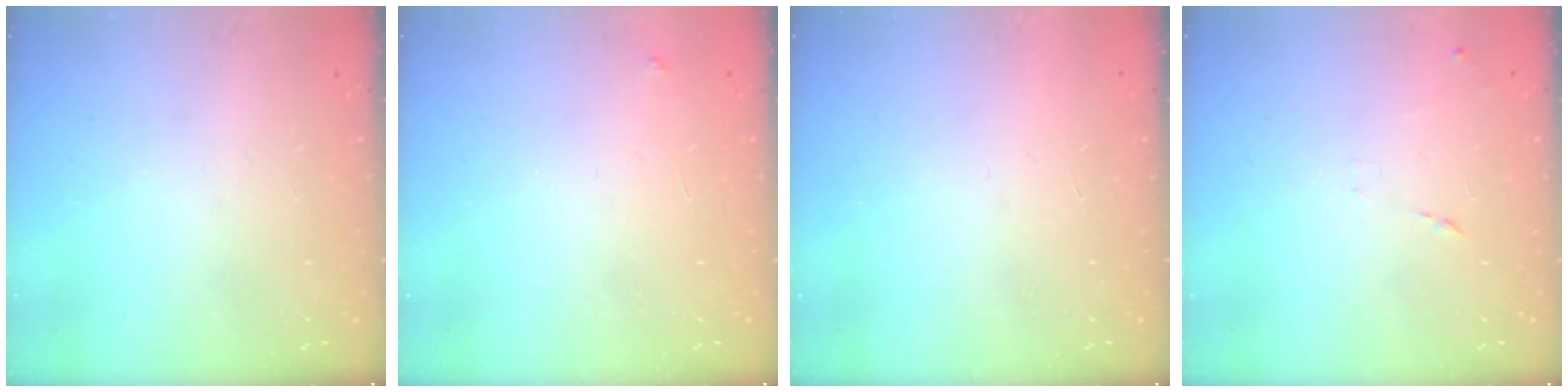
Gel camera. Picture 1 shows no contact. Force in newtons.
{"total": 4.0, "press": 4.0, "slide": 0.2}
{"total": 1.5, "press": 1.5, "slide": 0.1}
{"total": 6.6, "press": 6.6, "slide": 0.4}